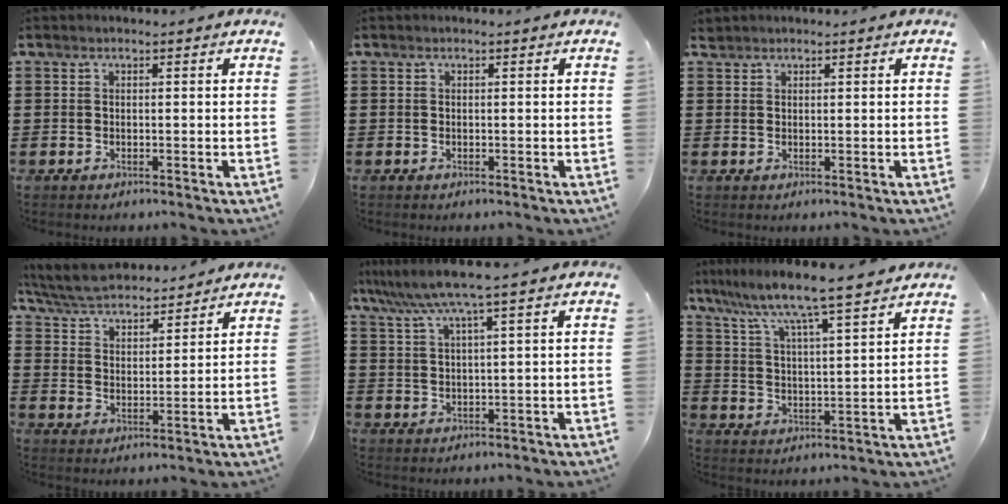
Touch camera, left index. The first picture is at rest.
{"total": 0.0}
{"total": 0.9, "force": [0.8, 0.3, 0.1], "torque": [-0.005, 0.001, 0.017]}
{"total": 6.0, "force": [5.7, 0.9, 1.6], "torque": [-0.055, -0.022, 0.102]}
{"total": 5.6, "force": [3.6, -0.4, 4.2], "torque": [-0.093, -0.009, 0.059]}
{"total": 6.5, "force": [5.9, -0.5, 2.8], "torque": [-0.080, -0.042, 0.093]}